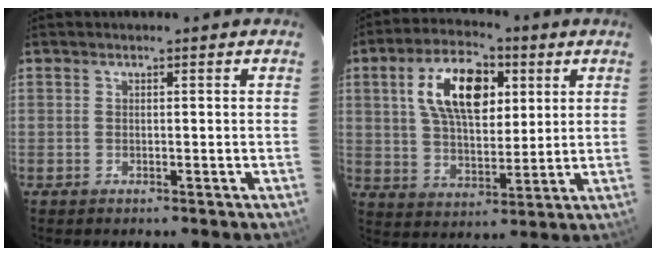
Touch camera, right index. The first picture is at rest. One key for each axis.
{"total": 14.5, "fx": 4.8, "fy": 7.7, "fz": 11.4, "tx": -0.200, "ty": 0.024, "tz": 0.086}